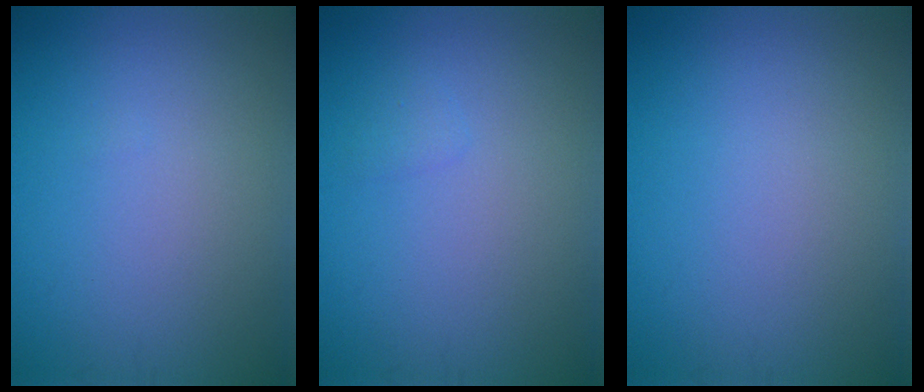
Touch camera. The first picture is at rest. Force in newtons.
{"total": 0.6, "press": 0.6, "slide": 0.0}
{"total": 0.0}